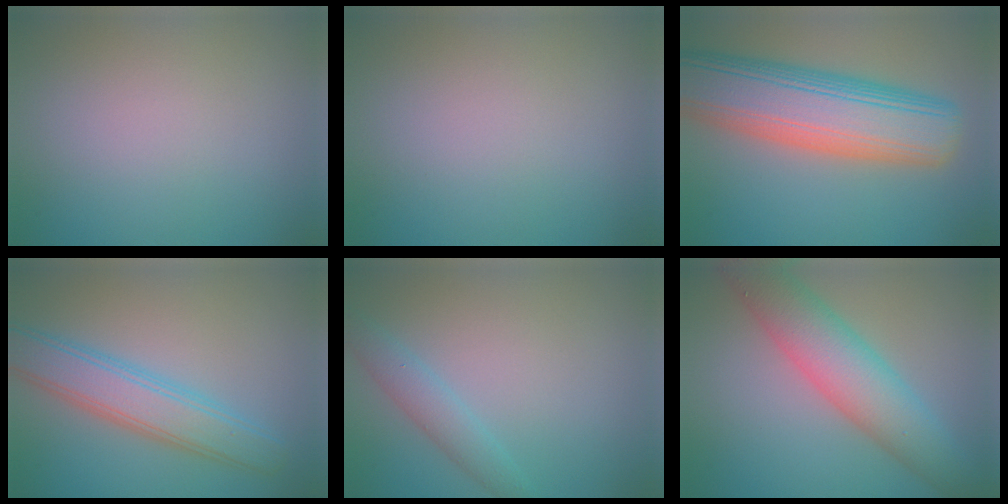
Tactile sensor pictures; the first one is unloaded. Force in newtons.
{"total": 0.0}
{"total": 11.5, "press": 11.5, "slide": 0.6}
{"total": 5.2, "press": 5.2, "slide": 0.1}
{"total": 2.3, "press": 2.3, "slide": 0.1}
{"total": 7.0, "press": 7.0, "slide": 0.2}